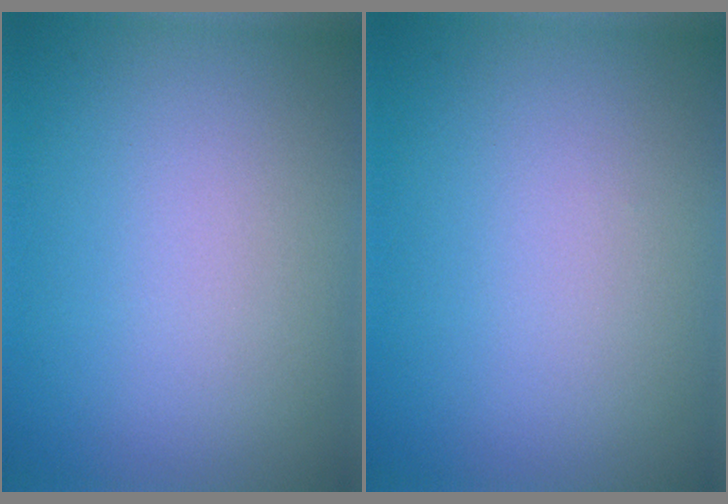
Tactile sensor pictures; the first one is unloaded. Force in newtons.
{"total": 0.0}